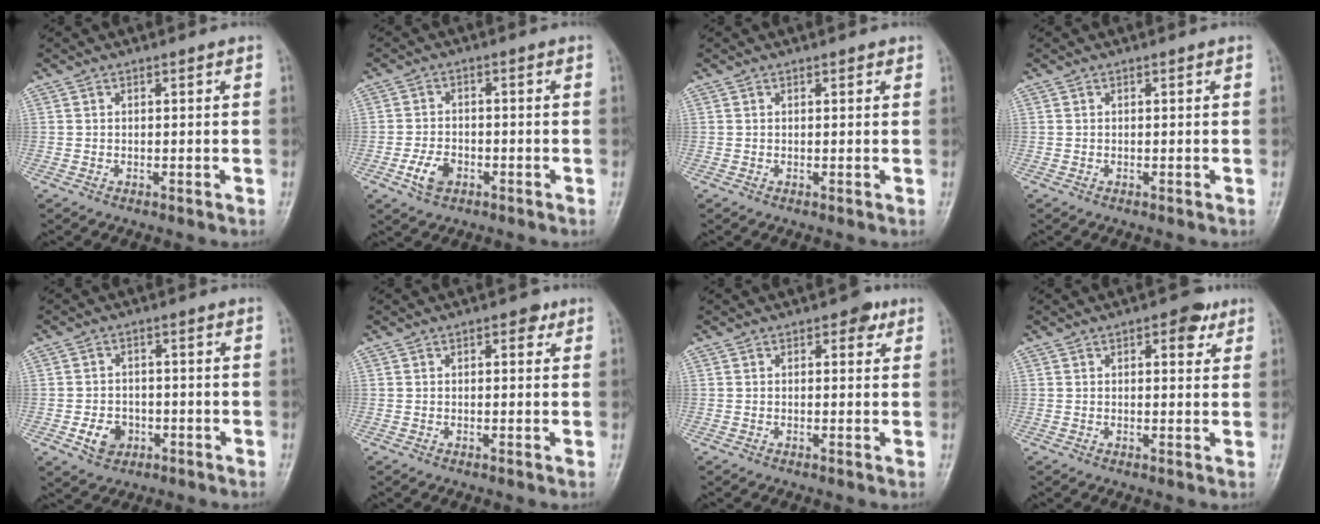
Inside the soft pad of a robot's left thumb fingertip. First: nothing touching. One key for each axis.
{"total": 4.6, "fx": -2.2, "fy": 3.0, "fz": 2.6, "tx": -0.047, "ty": 0.011, "tz": -0.042}
{"total": 0.7, "fx": 0.5, "fy": 0.4, "fz": 0.3, "tx": -0.001, "ty": -0.001, "tz": 0.004}
{"total": 0.0}
{"total": 5.0, "fx": -1.9, "fy": 4.0, "fz": 2.2, "tx": -0.021, "ty": 0.009, "tz": -0.028}
{"total": 2.2, "fx": 1.0, "fy": 1.3, "fz": 1.5, "tx": -0.007, "ty": 0.001, "tz": 0.009}
{"total": 2.4, "fx": 1.2, "fy": 1.5, "fz": 1.4, "tx": -0.002, "ty": 0.000, "tz": 0.010}
{"total": 4.5, "fx": 2.3, "fy": 2.2, "fz": 3.1, "tx": -0.022, "ty": -0.005, "tz": 0.024}